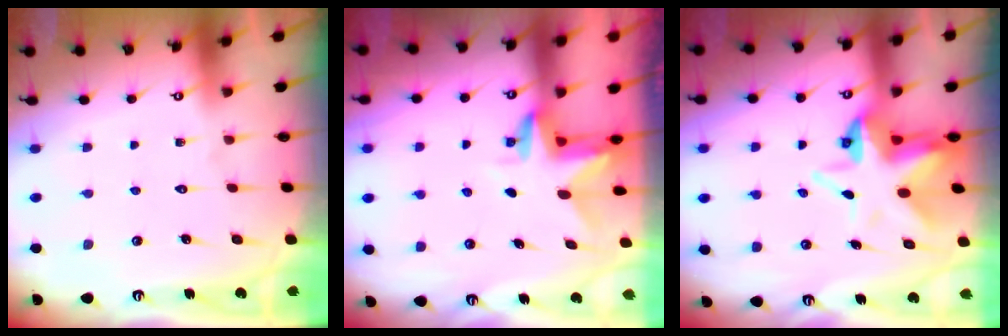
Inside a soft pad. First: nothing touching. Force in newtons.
{"total": 2.9, "press": 2.9, "slide": 0.2}
{"total": 7.4, "press": 7.3, "slide": 1.0}